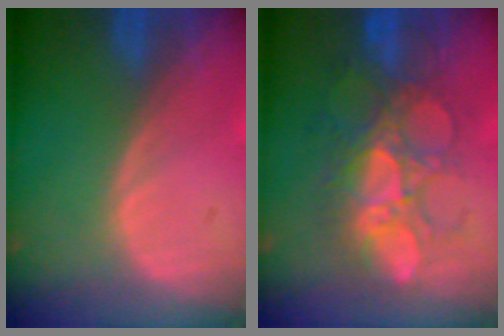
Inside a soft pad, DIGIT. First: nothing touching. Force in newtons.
{"total": 8.8, "press": 8.6, "slide": 1.6}